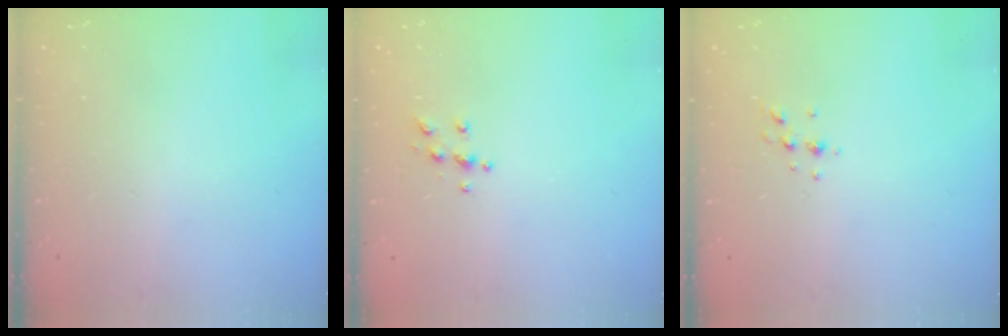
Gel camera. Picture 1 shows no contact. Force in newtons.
{"total": 4.6, "press": 4.6, "slide": 0.5}
{"total": 4.1, "press": 3.7, "slide": 1.8}